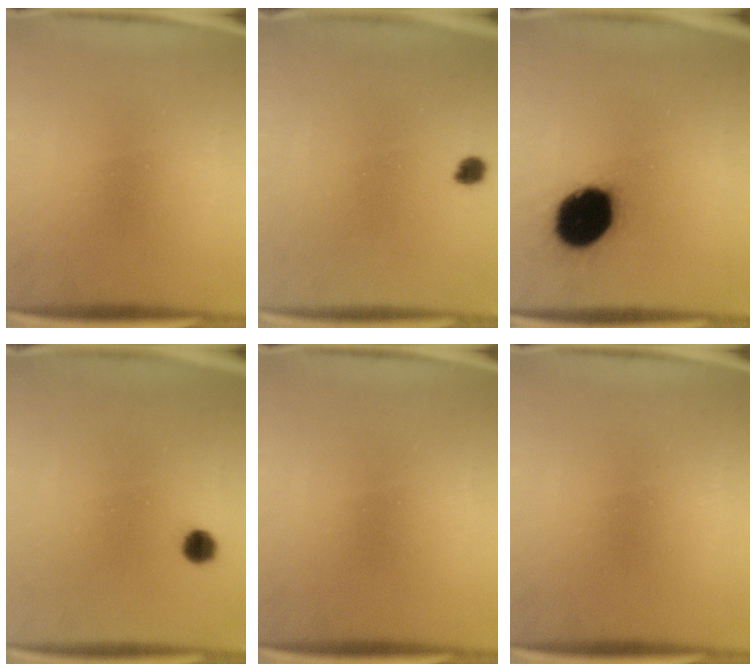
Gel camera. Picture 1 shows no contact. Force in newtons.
{"total": 1.8}
{"total": 18.6}
{"total": 2.6}
{"total": 0.0}
{"total": 0.0}